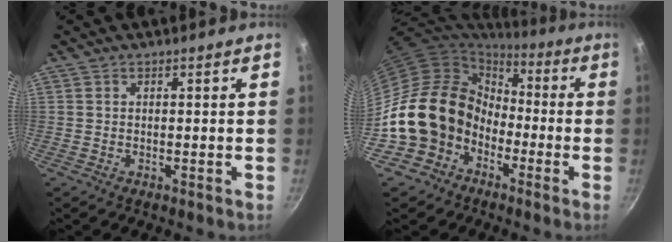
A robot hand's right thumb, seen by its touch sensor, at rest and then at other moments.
{"total": 16.6, "force": [-5.0, 13.8, 7.6], "torque": [-0.095, 0.057, -0.078]}